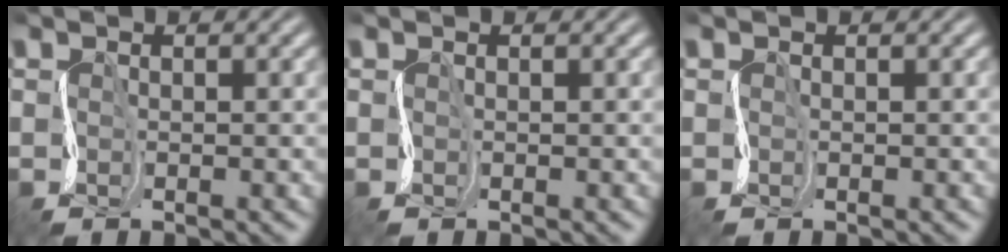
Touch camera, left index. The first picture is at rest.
{"total": 0.0}
{"total": 0.0}